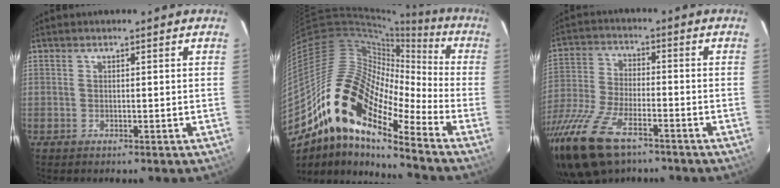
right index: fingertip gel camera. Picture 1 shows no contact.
{"total": 17.8, "force": [-11.3, 6.2, 12.3], "torque": [-0.198, -0.006, -0.233]}
{"total": 19.6, "force": [-13.3, 8.0, 12.0], "torque": [-0.280, -0.048, -0.250]}